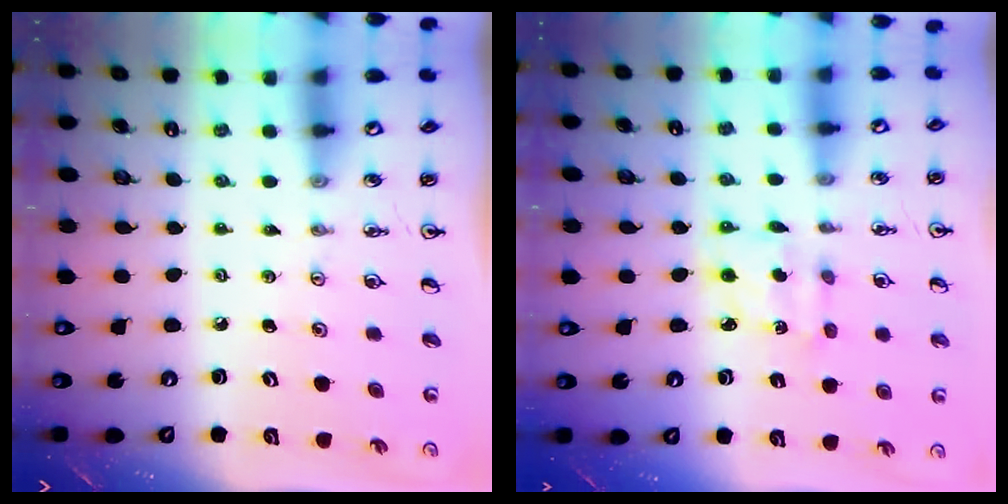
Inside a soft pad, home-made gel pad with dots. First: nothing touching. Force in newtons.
{"total": 3.3, "press": 3.2, "slide": 0.6}